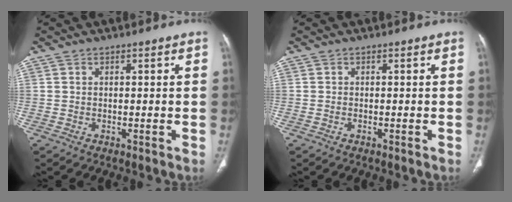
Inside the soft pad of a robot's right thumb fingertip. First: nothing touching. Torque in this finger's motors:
{"motor_torque": [0.13, -0.12, -0.46, 0.15, 0.00]}